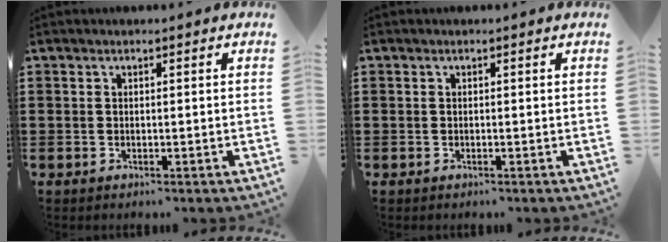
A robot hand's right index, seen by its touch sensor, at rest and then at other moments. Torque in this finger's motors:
{"motor_torque": [-0.15, 0.53, -0.01, 0.01]}